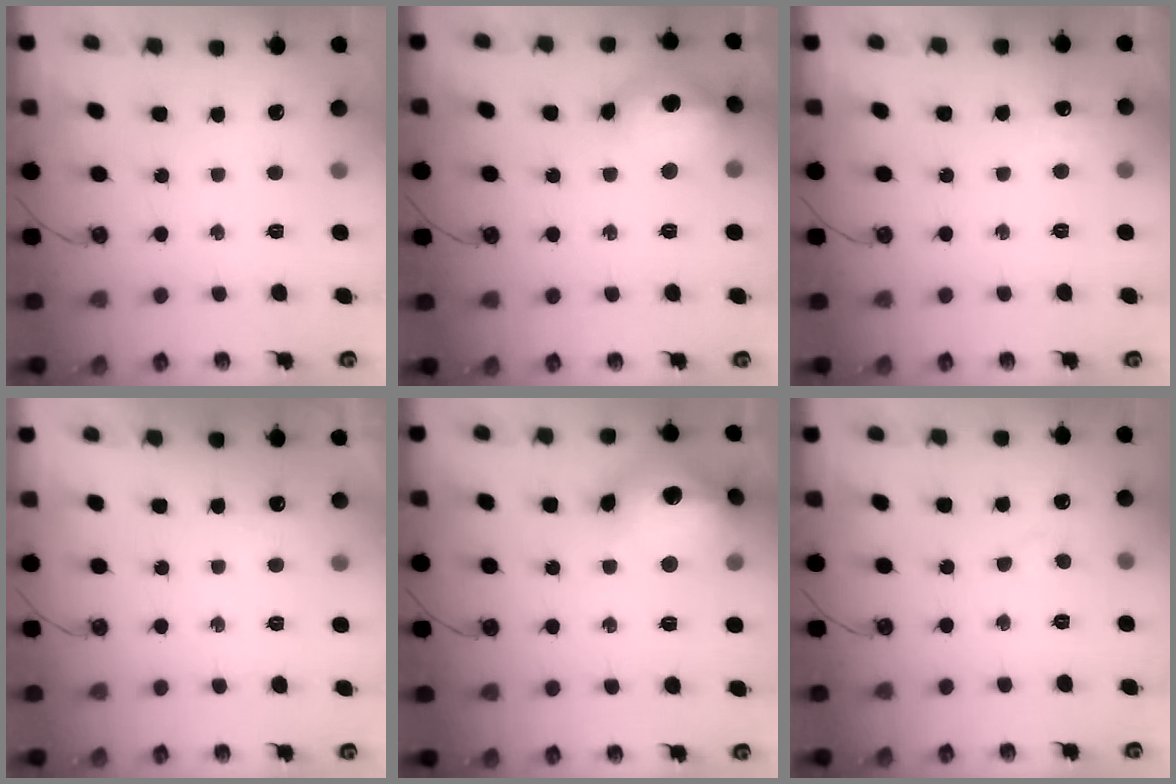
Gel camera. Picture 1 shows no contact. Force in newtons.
{"total": 15.7, "press": 15.5, "slide": 2.2}
{"total": 6.6, "press": 6.5, "slide": 0.8}
{"total": 2.5, "press": 2.4, "slide": 0.5}
{"total": 19.3, "press": 19.2, "slide": 1.6}
{"total": 3.0, "press": 3.0, "slide": 0.4}